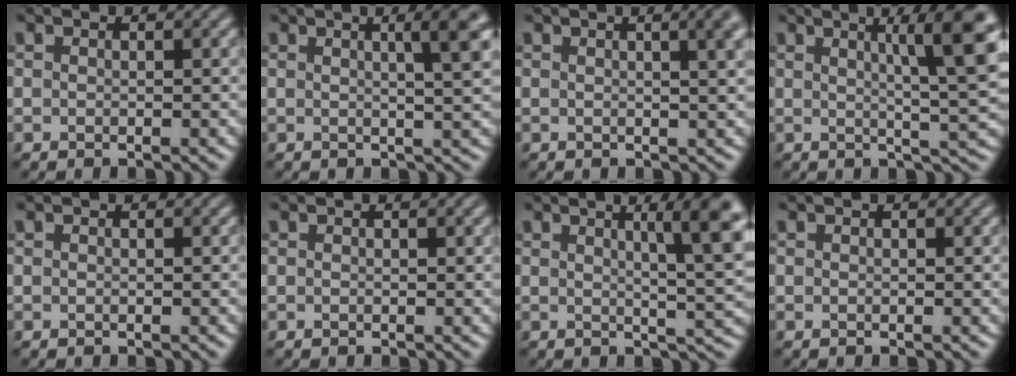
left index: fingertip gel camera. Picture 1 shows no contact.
{"total": 5.0, "force": [1.7, 1.4, 4.5], "torque": [-0.032, 0.016, 0.013]}
{"total": 5.2, "force": [1.9, 2.2, 4.3], "torque": [-0.019, 0.021, 0.007]}
{"total": 8.3, "force": [2.8, 1.6, 7.6], "torque": [-0.082, 0.012, 0.041]}
{"total": 0.0}
{"total": 0.7, "force": [0.4, 0.1, 0.6], "torque": [-0.007, 0.005, 0.006]}
{"total": 7.5, "force": [2.8, 1.6, 6.7], "torque": [-0.063, 0.012, 0.039]}
{"total": 0.0}